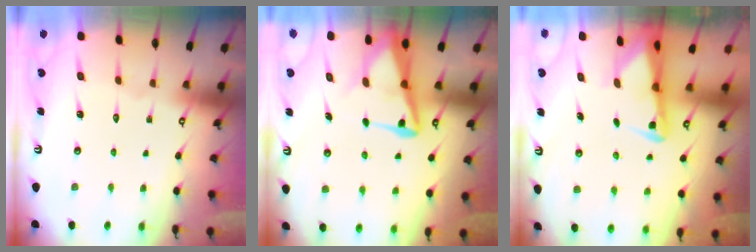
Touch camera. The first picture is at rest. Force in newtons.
{"total": 7.0, "press": 6.9, "slide": 0.9}
{"total": 2.7, "press": 2.6, "slide": 0.6}